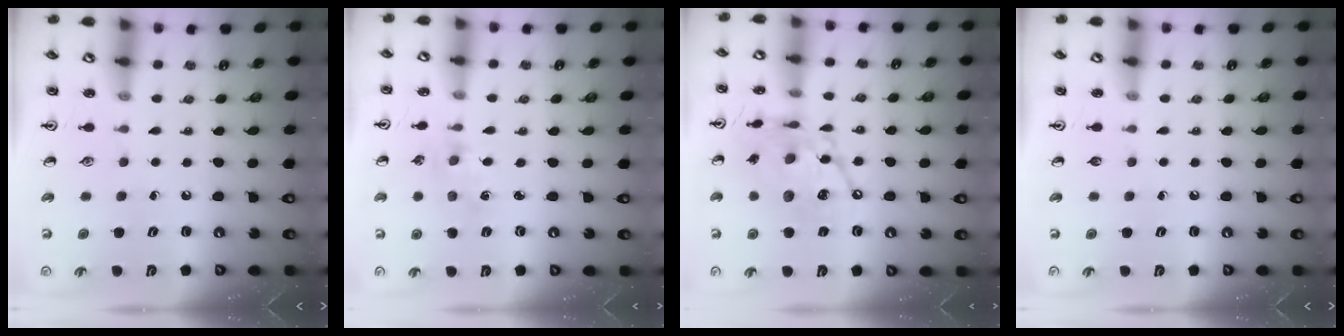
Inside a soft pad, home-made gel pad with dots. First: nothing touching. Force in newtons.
{"total": 1.2, "press": 1.2, "slide": 0.2}
{"total": 15.4, "press": 15.4, "slide": 1.2}
{"total": 0.0}